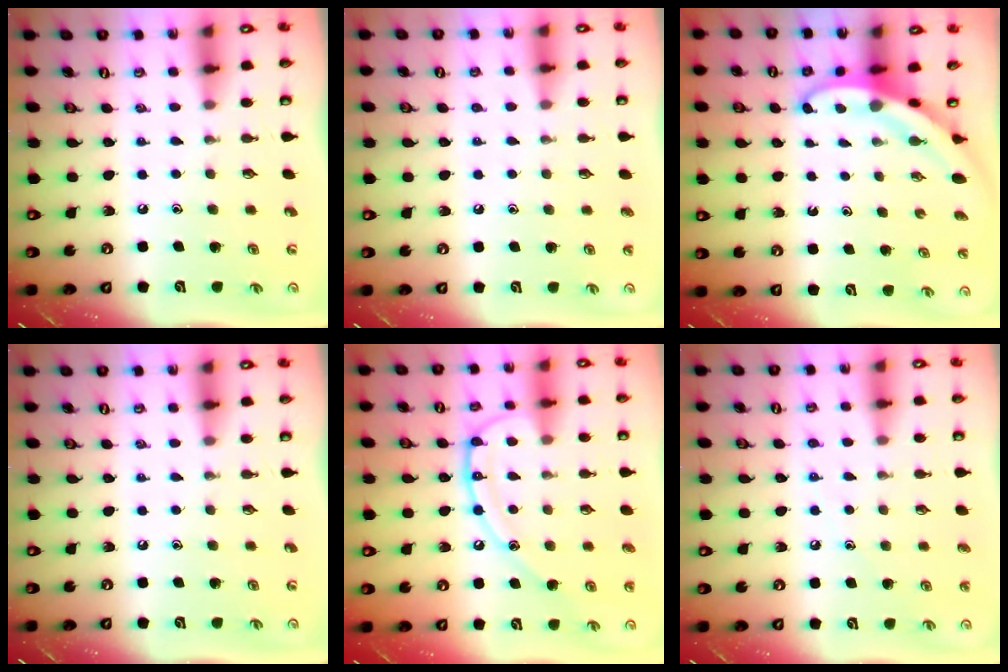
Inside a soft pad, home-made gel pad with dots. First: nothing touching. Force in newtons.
{"total": 2.0, "press": 2.0, "slide": 0.2}
{"total": 4.3, "press": 4.3, "slide": 0.3}
{"total": 0.0}
{"total": 15.9, "press": 15.9, "slide": 1.3}
{"total": 5.8, "press": 5.7, "slide": 0.8}